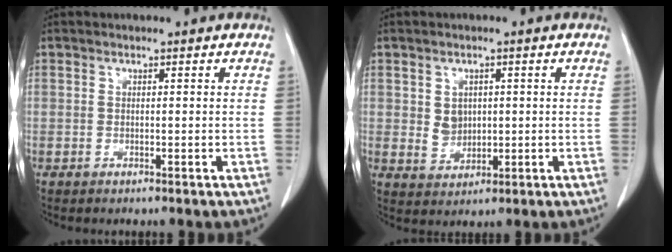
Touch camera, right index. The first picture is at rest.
{"total": 3.7, "force": [0.6, 3.1, 2.0], "torque": [-0.031, 0.002, 0.020]}